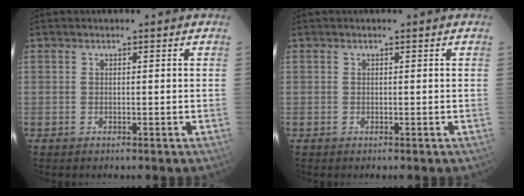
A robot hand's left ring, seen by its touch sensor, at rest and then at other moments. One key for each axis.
{"total": 0.0}